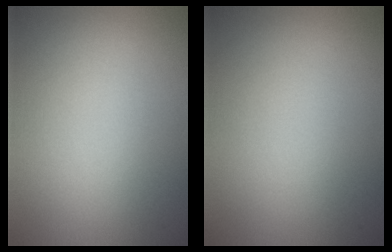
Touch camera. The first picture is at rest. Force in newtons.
{"total": 0.0}